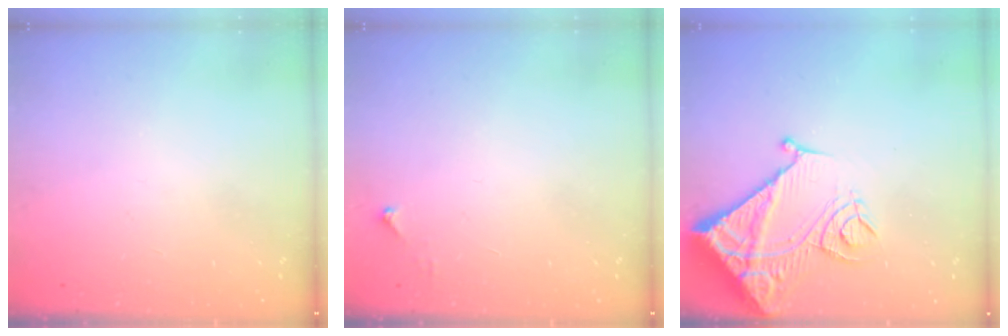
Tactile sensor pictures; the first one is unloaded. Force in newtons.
{"total": 3.5, "press": 3.4, "slide": 0.4}
{"total": 16.5, "press": 16.4, "slide": 2.0}